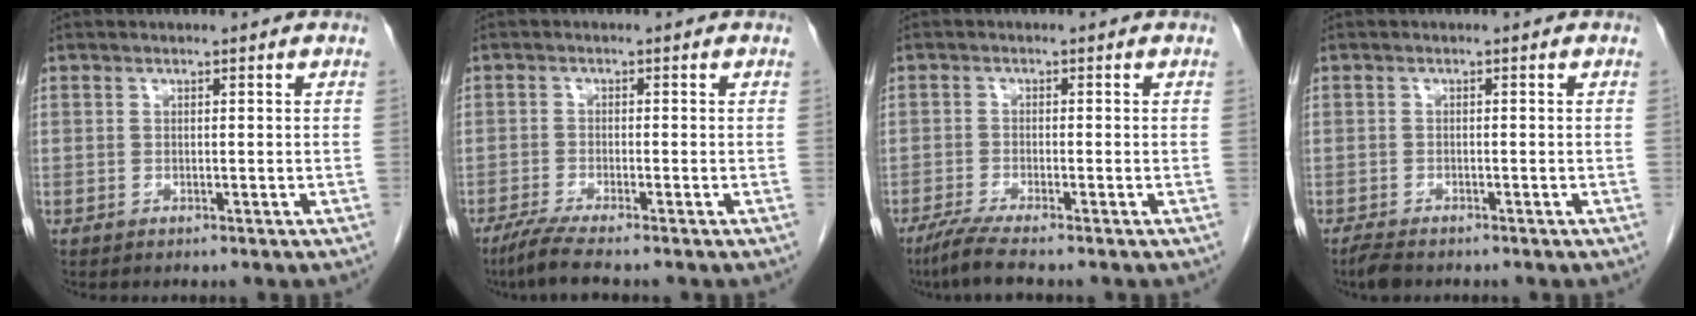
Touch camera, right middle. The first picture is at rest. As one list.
[{"total": 4.6, "force": [-3.6, -0.3, 2.8], "torque": [-0.055, -0.014, -0.069]}, {"total": 4.6, "force": [-3.5, -0.3, 2.8], "torque": [-0.056, -0.013, -0.068]}, {"total": 2.3, "force": [-1.9, 0.5, 1.1], "torque": [-0.028, -0.007, -0.033]}]